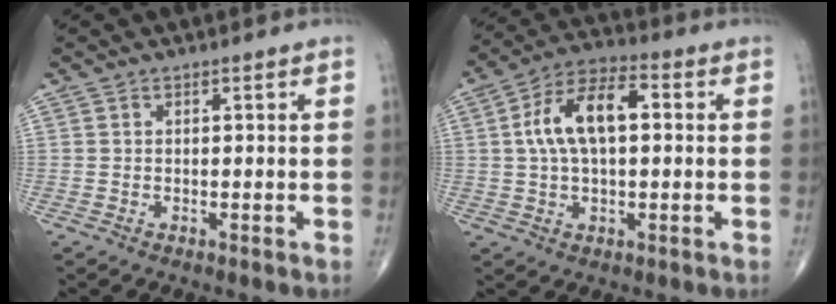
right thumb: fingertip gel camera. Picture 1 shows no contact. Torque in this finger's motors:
{"motor_torque": [0.23, 0.23, 0.13, -0.10, 0.14]}